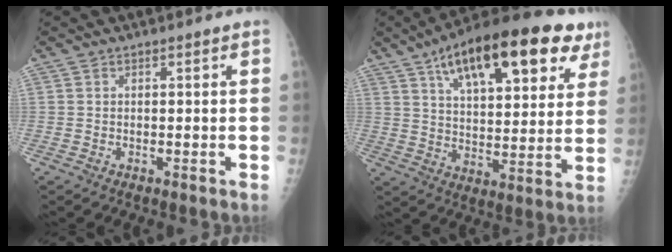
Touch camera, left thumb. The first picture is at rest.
{"total": 25.3, "force": [13.6, 9.8, 19.0], "torque": [-0.263, -0.011, 0.201]}